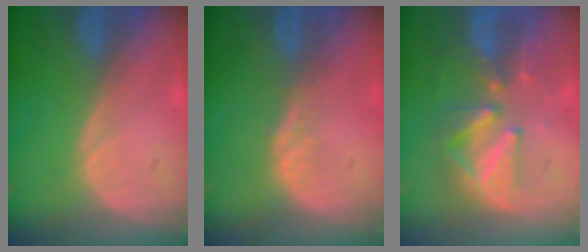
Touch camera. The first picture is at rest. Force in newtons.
{"total": 1.4, "press": 1.4, "slide": 0.1}
{"total": 8.4, "press": 8.1, "slide": 2.0}